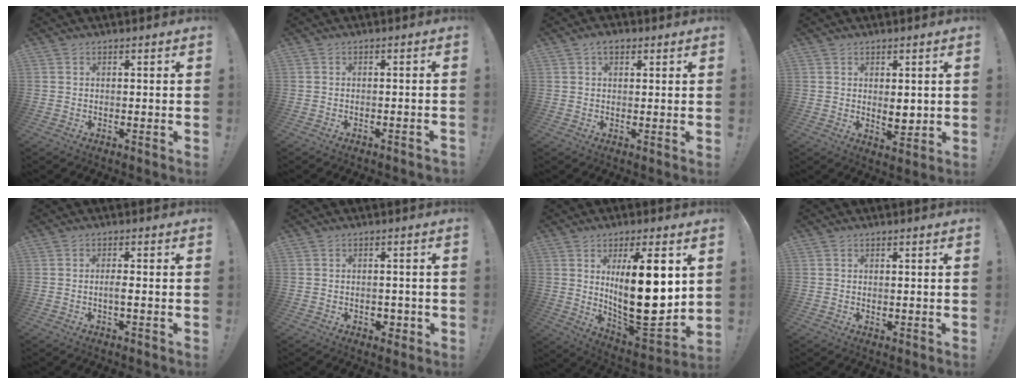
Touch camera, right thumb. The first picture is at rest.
{"total": 1.3, "force": [-1.2, -0.1, 0.5], "torque": [-0.007, 0.000, -0.020]}
{"total": 3.4, "force": [1.6, 2.0, 2.2], "torque": [-0.033, -0.001, 0.029]}
{"total": 4.6, "force": [0.7, 2.6, 3.7], "torque": [-0.038, -0.010, 0.011]}
{"total": 1.8, "force": [-0.5, 0.0, 1.8], "torque": [-0.033, 0.001, -0.010]}
{"total": 3.1, "force": [-1.0, 2.4, 1.7], "torque": [-0.011, -0.002, -0.018]}
{"total": 20.5, "force": [4.1, 6.5, 19.0], "torque": [-0.309, -0.042, 0.064]}
{"total": 0.6, "force": [0.5, 0.2, 0.2], "torque": [0.003, -0.003, 0.008]}